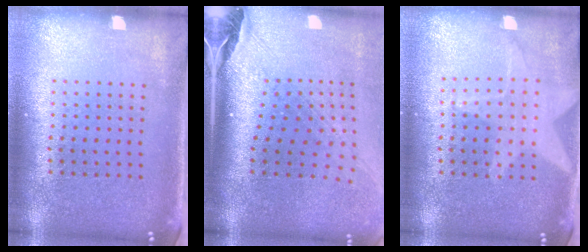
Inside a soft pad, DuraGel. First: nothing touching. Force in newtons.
{"total": 2.8, "press": 2.0, "slide": 1.9}
{"total": 0.5, "press": 0.5, "slide": 0.0}